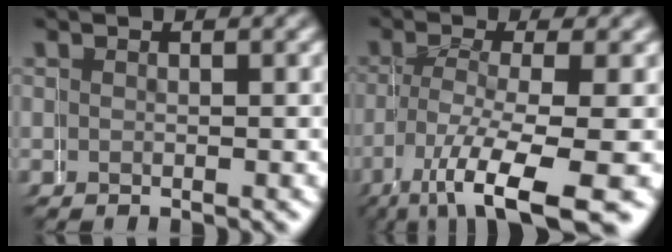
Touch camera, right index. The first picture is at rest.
{"total": 5.5, "force": [-3.1, 2.0, 4.1], "torque": [-0.089, -0.025, -0.031]}